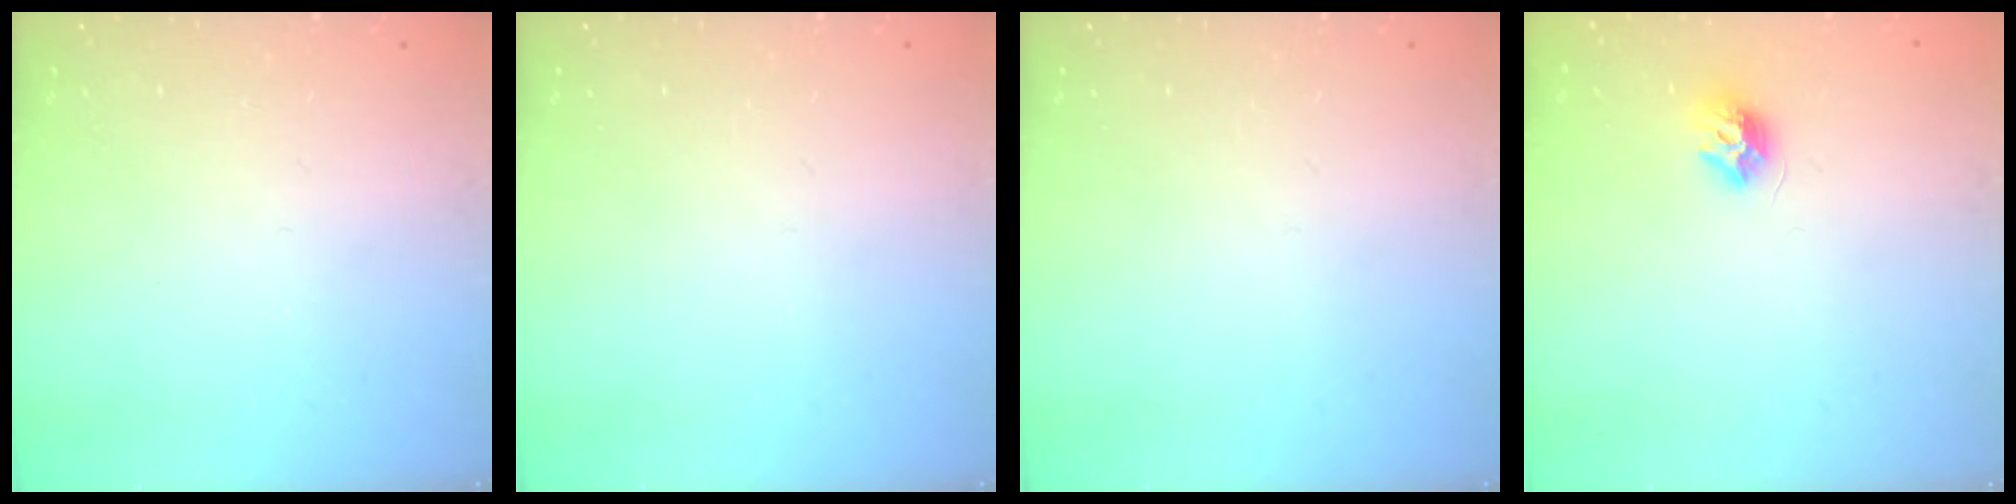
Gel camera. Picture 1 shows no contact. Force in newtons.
{"total": 0.0}
{"total": 0.0}
{"total": 8.2, "press": 8.2, "slide": 0.1}